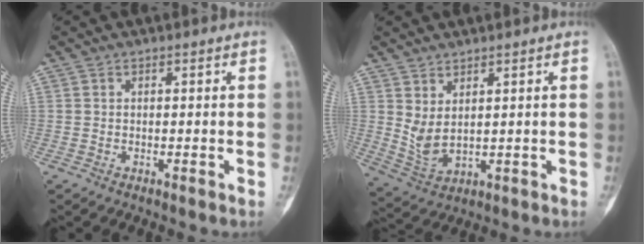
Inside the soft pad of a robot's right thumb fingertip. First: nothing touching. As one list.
[{"total": 5.6, "force": [2.1, 2.6, 4.5], "torque": [-0.089, -0.021, 0.058]}]